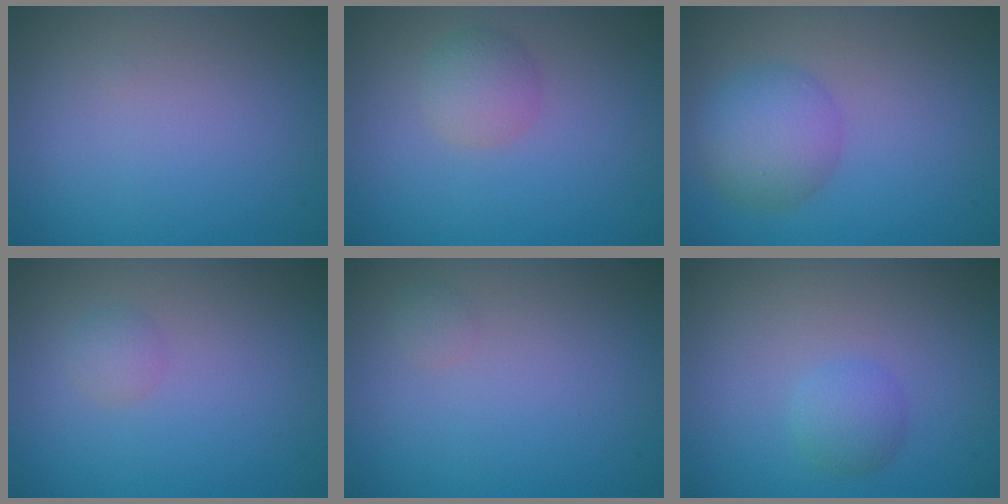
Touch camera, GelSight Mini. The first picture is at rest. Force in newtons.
{"total": 2.2, "press": 2.2, "slide": 0.0}
{"total": 4.2, "press": 4.2, "slide": 0.1}
{"total": 1.2, "press": 1.2, "slide": 0.0}
{"total": 0.6, "press": 0.6, "slide": 0.0}
{"total": 1.9, "press": 1.9, "slide": 0.0}